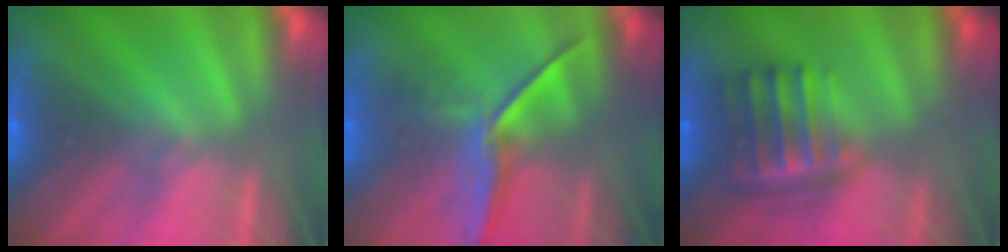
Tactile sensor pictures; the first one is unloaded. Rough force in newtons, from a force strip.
{"total": 1.2}
{"total": 6.8}